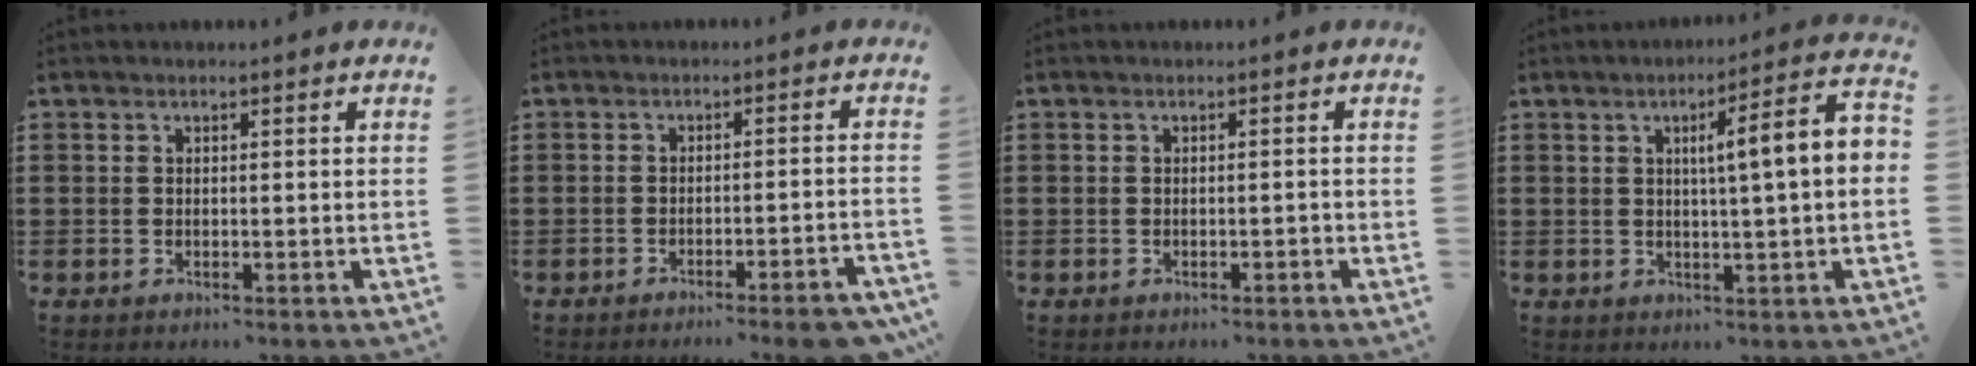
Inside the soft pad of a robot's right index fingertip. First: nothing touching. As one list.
[{"total": 3.8, "force": [-3.2, -0.1, 2.0], "torque": [-0.030, -0.007, -0.059]}, {"total": 0.6, "force": [-0.4, 0.1, 0.4], "torque": [-0.010, -0.002, -0.008]}, {"total": 6.6, "force": [0.6, -0.2, 6.6], "torque": [-0.108, -0.014, -0.002]}]